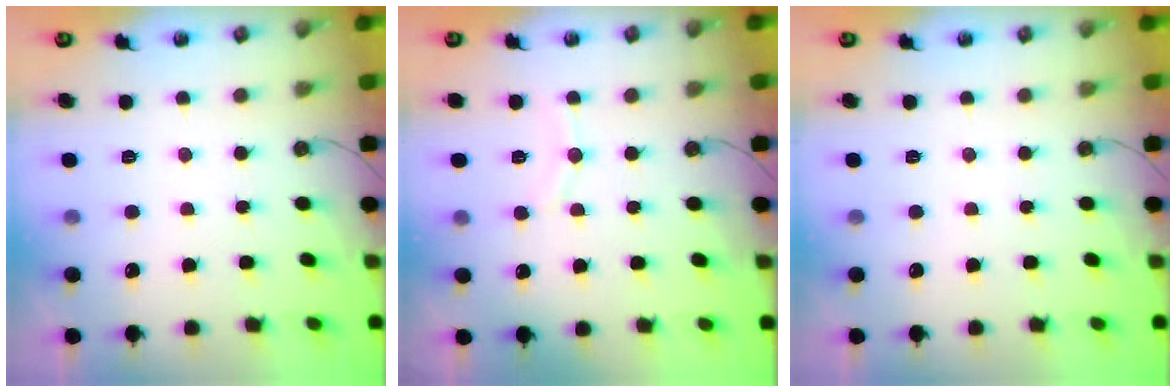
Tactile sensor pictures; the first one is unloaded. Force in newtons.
{"total": 6.0, "press": 5.5, "slide": 2.5}
{"total": 0.0}